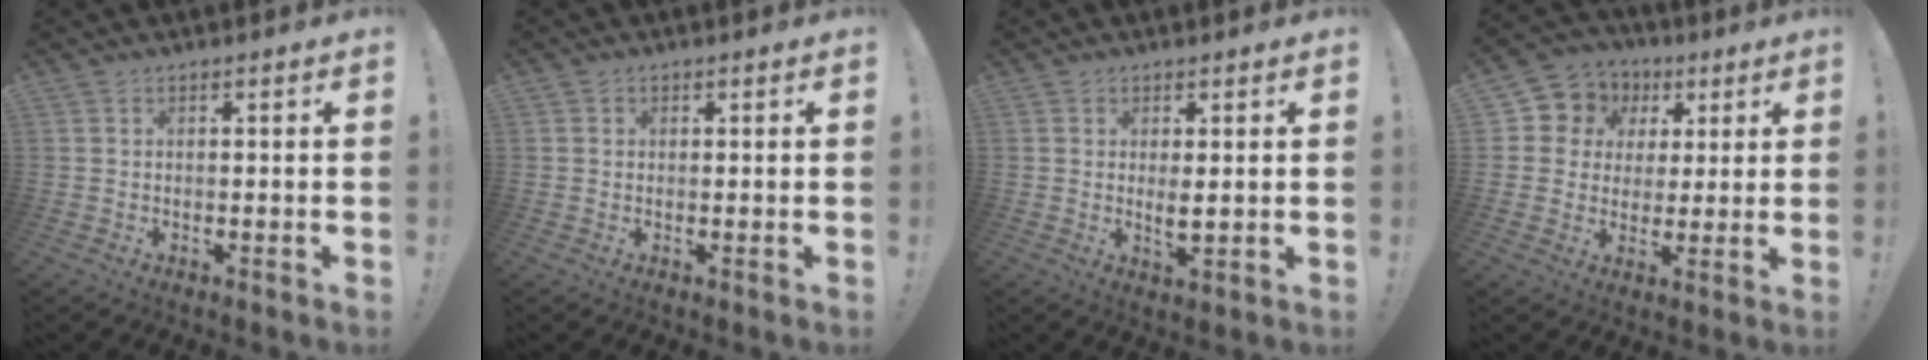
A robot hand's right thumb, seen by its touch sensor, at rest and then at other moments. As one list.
[{"total": 0.7, "force": [0.3, 0.7, 0.1], "torque": [0.006, -0.001, 0.003]}, {"total": 3.2, "force": [0.8, 0.9, 3.0], "torque": [-0.034, -0.013, 0.010]}, {"total": 8.3, "force": [2.2, 7.7, 2.2], "torque": [-0.032, -0.016, 0.048]}]